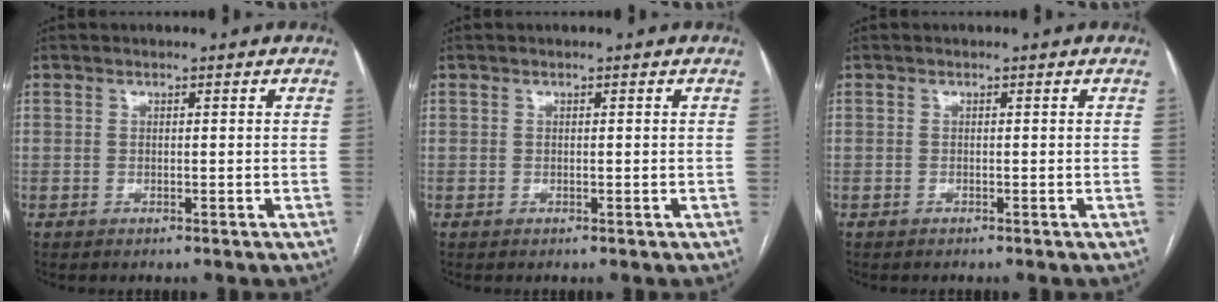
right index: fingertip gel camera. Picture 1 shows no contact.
{"total": 0.0}
{"total": 0.0}